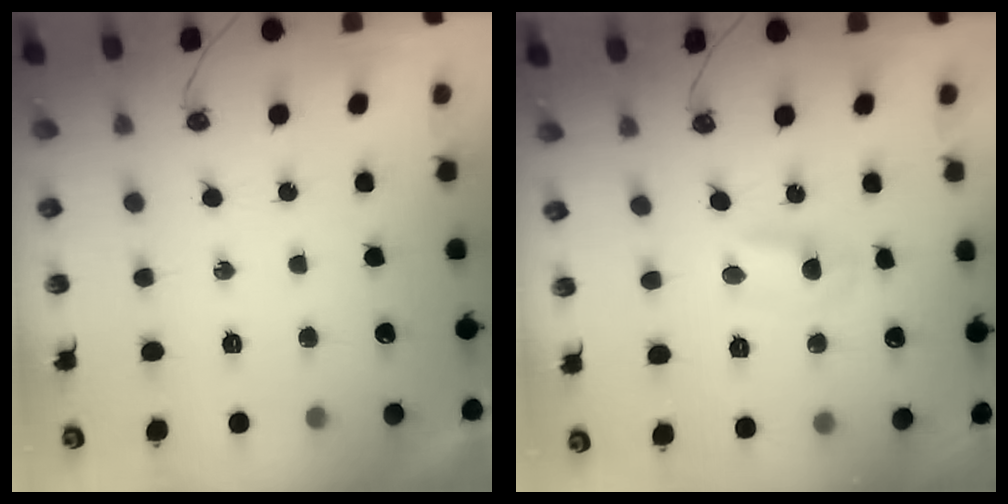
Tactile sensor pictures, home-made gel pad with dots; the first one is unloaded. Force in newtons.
{"total": 1.5, "press": 1.5, "slide": 0.2}